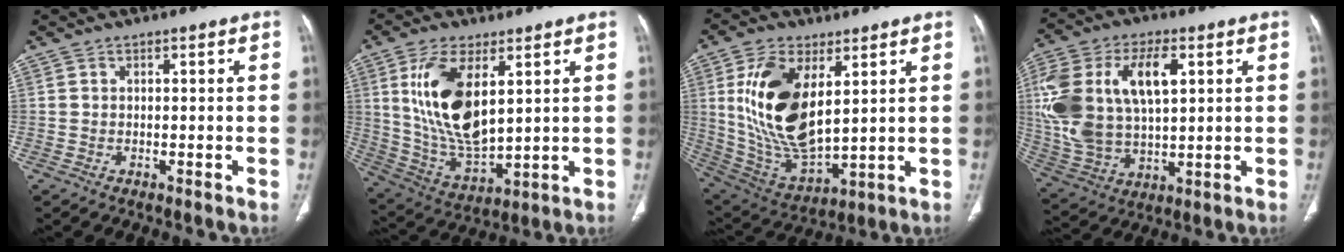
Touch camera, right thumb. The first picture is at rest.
{"total": 16.3, "force": [5.0, 7.6, 13.5], "torque": [-0.257, -0.028, 0.110]}
{"total": 18.9, "force": [5.2, 9.6, 15.5], "torque": [-0.287, -0.028, 0.115]}
{"total": 21.6, "force": [5.1, 11.8, 17.3], "torque": [-0.353, -0.002, 0.098]}